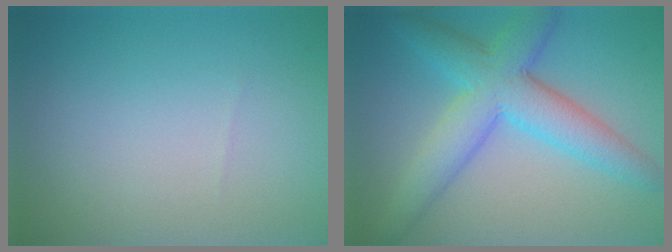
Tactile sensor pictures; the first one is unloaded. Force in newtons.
{"total": 7.2, "press": 7.2, "slide": 0.1}